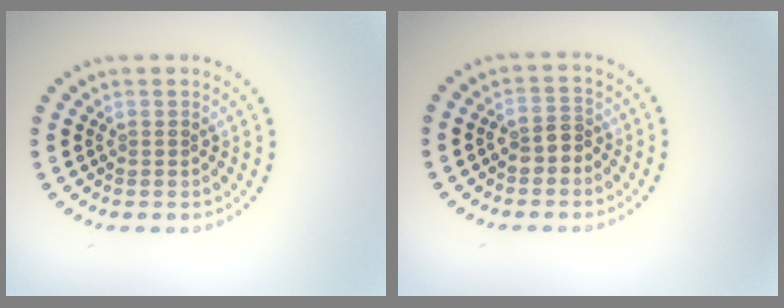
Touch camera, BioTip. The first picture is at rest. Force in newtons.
{"total": 2.0, "press": 1.9, "slide": 0.7}